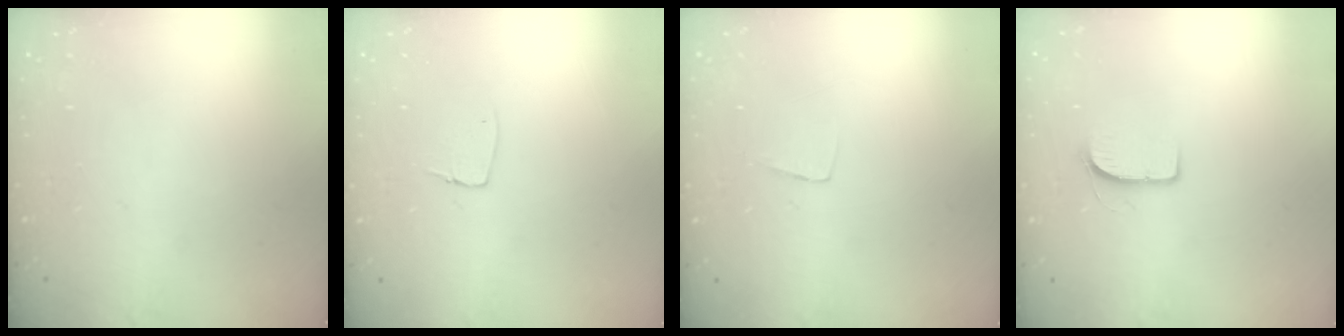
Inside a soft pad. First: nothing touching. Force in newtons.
{"total": 5.6, "press": 5.5, "slide": 0.4}
{"total": 3.5, "press": 3.5, "slide": 0.2}
{"total": 7.0, "press": 7.0, "slide": 0.5}